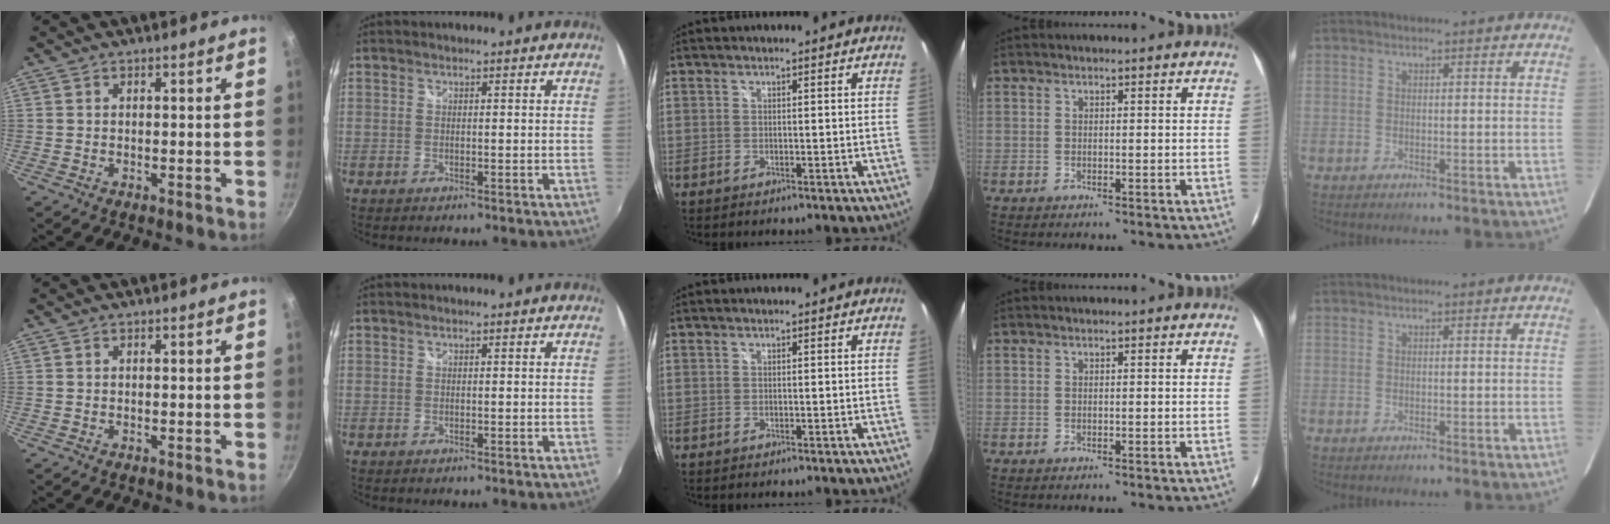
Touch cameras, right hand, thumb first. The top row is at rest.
{}